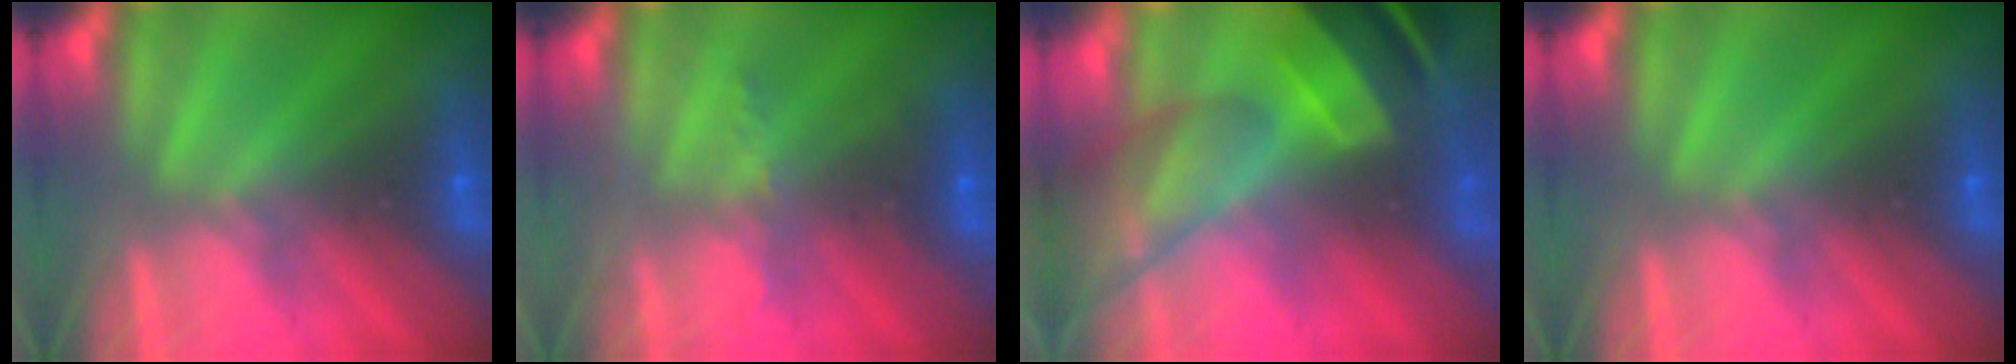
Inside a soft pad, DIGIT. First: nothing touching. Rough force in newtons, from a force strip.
{"total": 2.3}
{"total": 7.2}
{"total": 0.0}